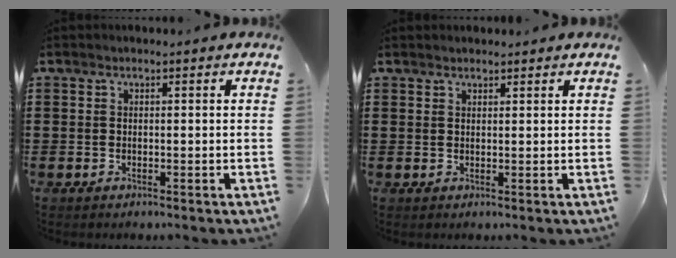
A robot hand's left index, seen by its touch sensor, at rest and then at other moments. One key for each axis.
{"total": 1.2, "fx": 1.1, "fy": 0.2, "fz": 0.1, "tx": -0.003, "ty": 0.000, "tz": 0.022}